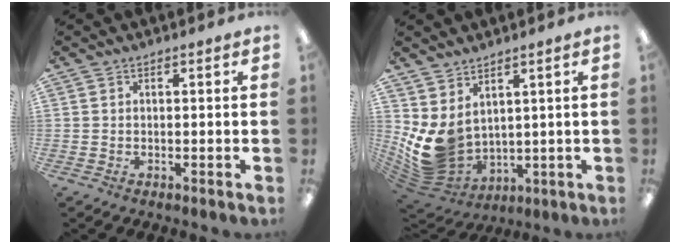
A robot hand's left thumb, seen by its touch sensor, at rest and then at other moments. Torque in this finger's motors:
{"motor_torque": [0.97, 2.22, 0.92, -0.92, 0.14]}